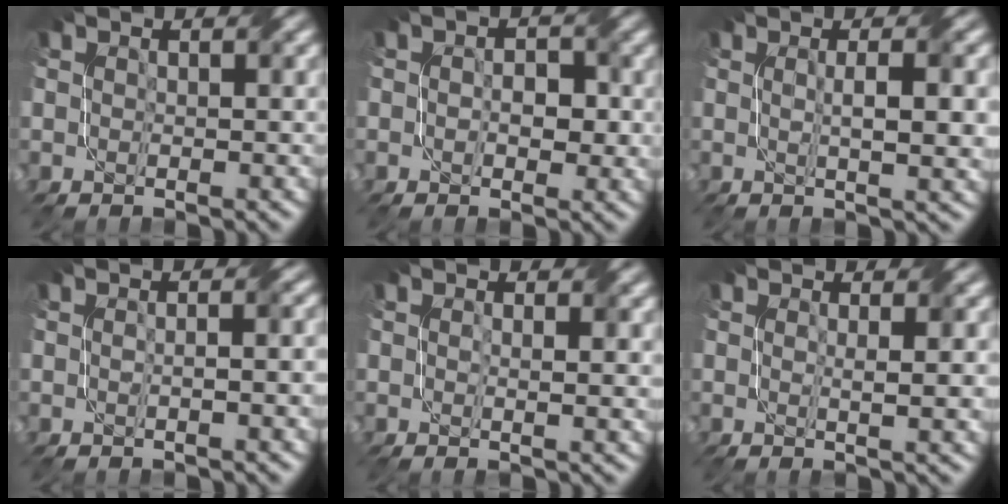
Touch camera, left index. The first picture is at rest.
{"total": 2.8, "force": [0.0, 1.8, 2.1], "torque": [-0.017, 0.000, -0.004]}
{"total": 4.4, "force": [0.3, 0.9, 4.3], "torque": [-0.060, 0.006, 0.005]}
{"total": 2.3, "force": [-0.2, 0.5, 2.3], "torque": [-0.030, 0.003, -0.003]}
{"total": 1.5, "force": [0.4, 0.2, 1.5], "torque": [-0.024, -0.001, 0.008]}
{"total": 2.4, "force": [0.5, 0.5, 2.3], "torque": [-0.030, 0.000, 0.005]}